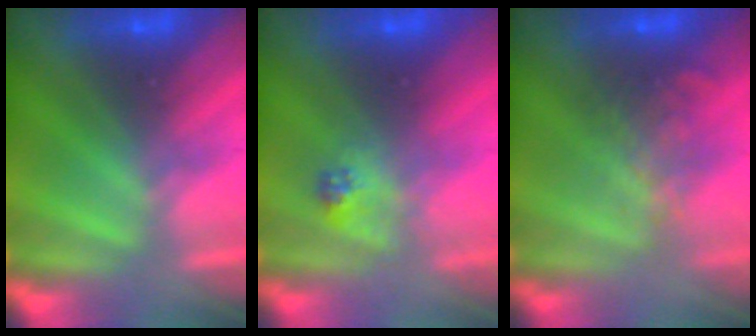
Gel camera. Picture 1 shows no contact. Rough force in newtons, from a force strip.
{"total": 2.3}
{"total": 3.7}